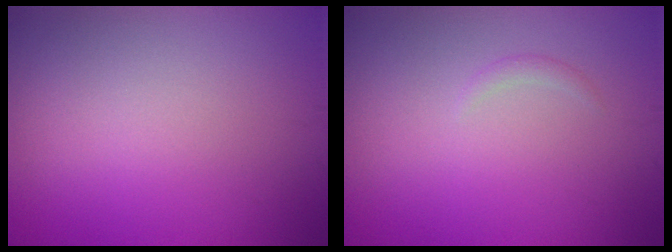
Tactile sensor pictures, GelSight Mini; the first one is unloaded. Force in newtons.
{"total": 0.6, "press": 0.6, "slide": 0.1}